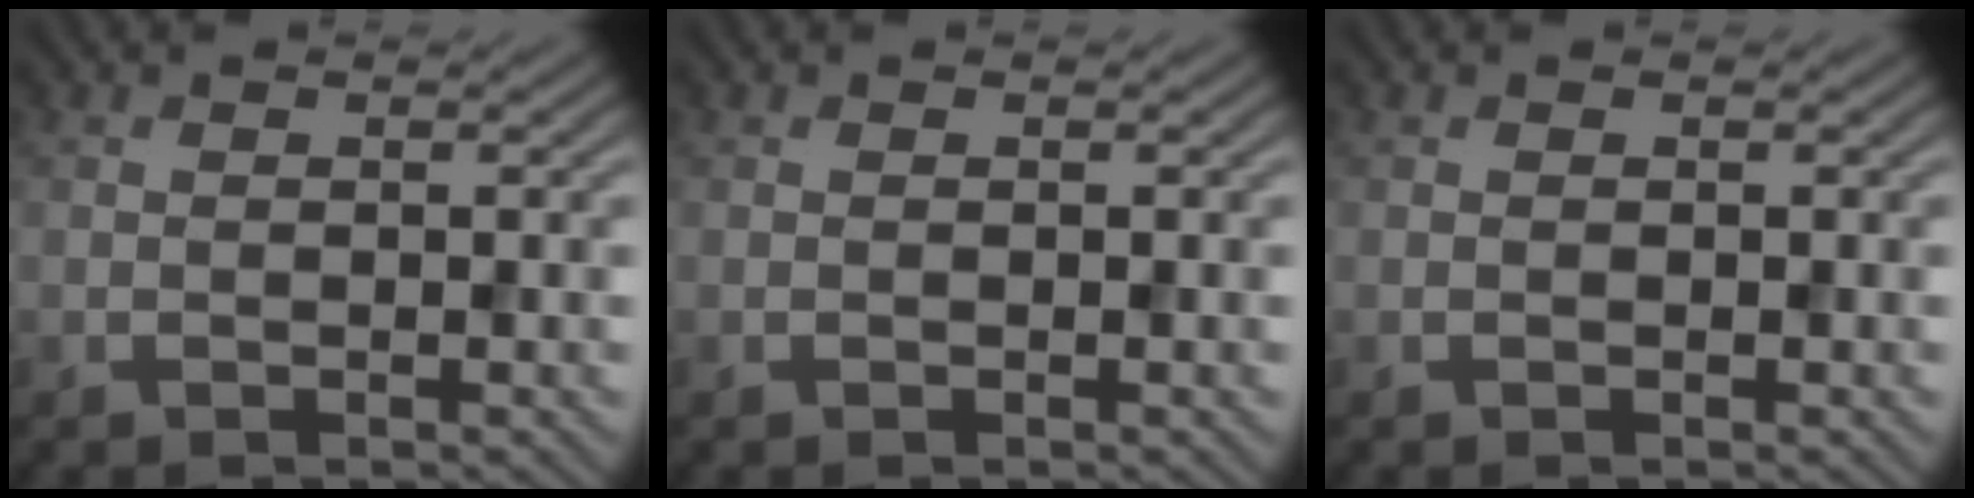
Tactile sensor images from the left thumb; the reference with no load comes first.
{"total": 0.0}
{"total": 0.0}